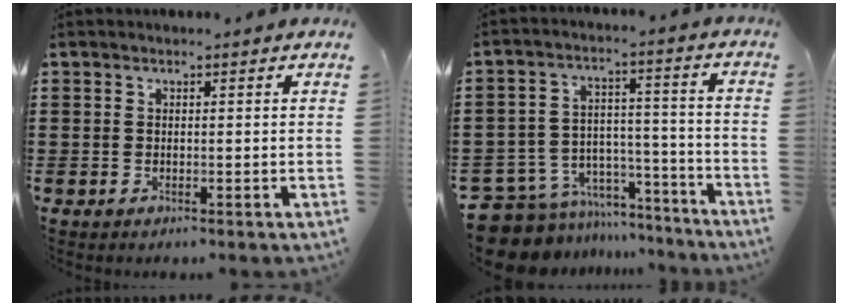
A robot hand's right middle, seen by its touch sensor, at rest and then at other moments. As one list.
[{"total": 8.5, "force": [-7.4, 3.9, 1.4], "torque": [-0.052, 0.011, -0.145]}]